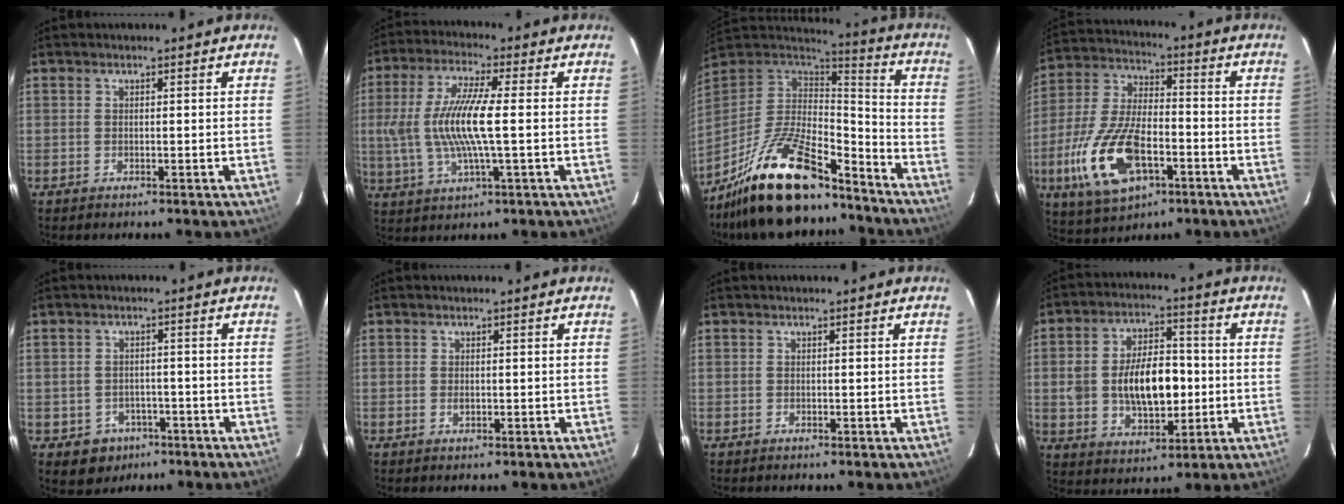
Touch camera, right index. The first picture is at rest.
{"total": 13.7, "force": [0.0, 2.7, 13.4], "torque": [-0.266, 0.000, 0.002]}
{"total": 23.5, "force": [-17.1, 8.1, 14.0], "torque": [-0.273, -0.017, -0.284]}
{"total": 18.1, "force": [-6.8, 8.8, 14.3], "torque": [-0.317, -0.014, -0.118]}
{"total": 5.7, "force": [-2.8, 4.8, 1.2], "torque": [-0.031, 0.016, -0.026]}
{"total": 1.1, "force": [-0.1, 0.7, 0.9], "torque": [-0.015, 0.001, -0.001]}
{"total": 0.0}
{"total": 14.3, "force": [-1.0, 7.9, 11.9], "torque": [-0.223, 0.014, -0.002]}